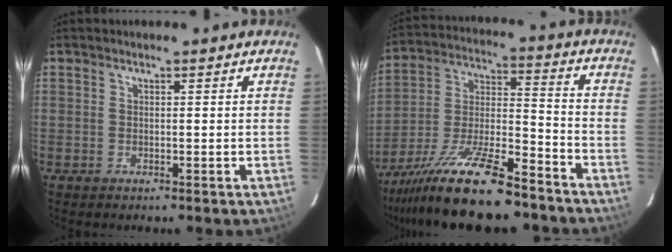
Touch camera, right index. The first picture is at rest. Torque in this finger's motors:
{"motor_torque": [0.91, -1.23, 0.57, 0.21]}